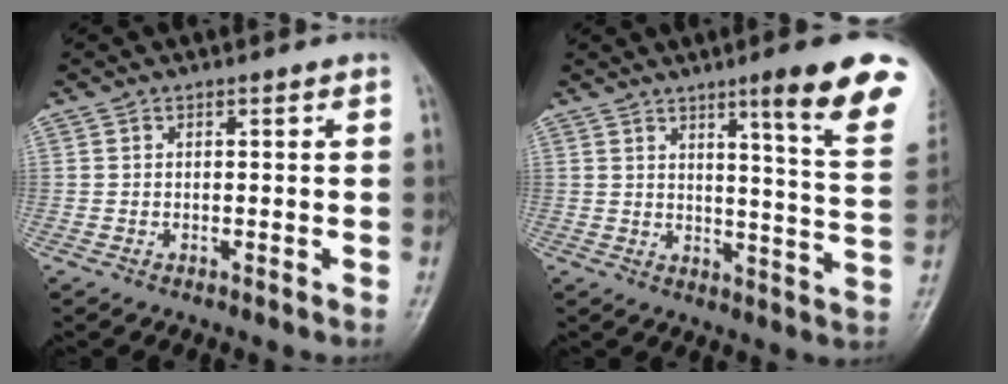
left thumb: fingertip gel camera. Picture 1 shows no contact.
{"total": 15.5, "force": [9.2, 1.3, 12.5], "torque": [-0.138, -0.051, 0.113]}